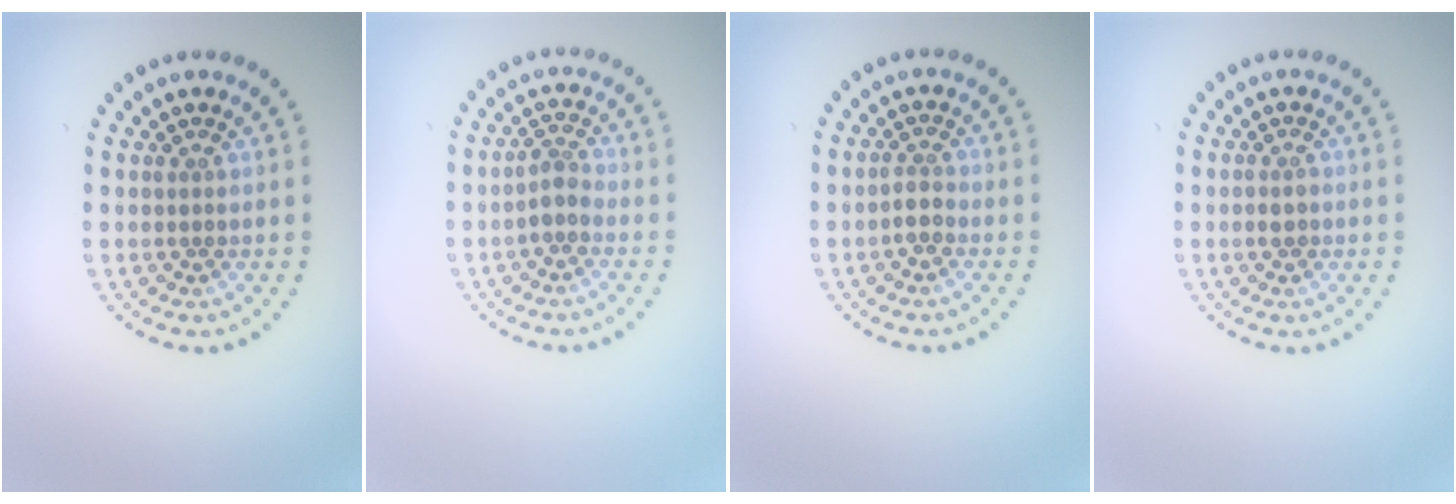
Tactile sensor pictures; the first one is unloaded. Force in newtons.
{"total": 1.6, "press": 1.3, "slide": 0.9}
{"total": 1.4, "press": 1.1, "slide": 0.8}
{"total": 1.2, "press": 1.2, "slide": 0.4}